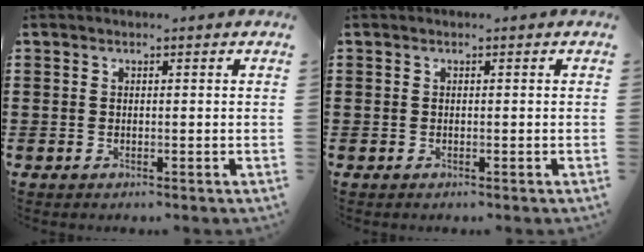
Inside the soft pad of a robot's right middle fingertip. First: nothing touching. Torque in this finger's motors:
{"motor_torque": [-0.08, -0.02, -0.08, -0.03]}